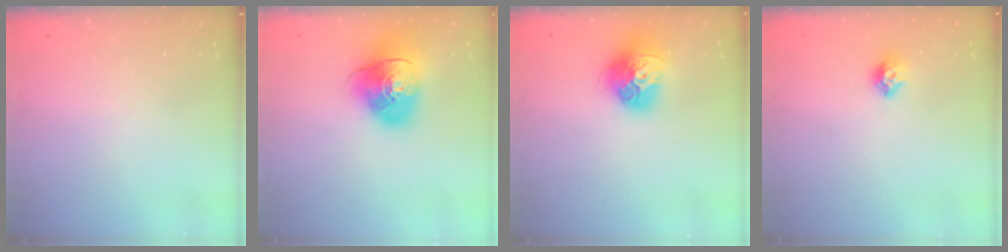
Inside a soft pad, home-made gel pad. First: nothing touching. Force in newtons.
{"total": 14.0, "press": 13.8, "slide": 2.4}
{"total": 16.0, "press": 15.9, "slide": 1.7}
{"total": 8.2, "press": 8.2, "slide": 0.3}